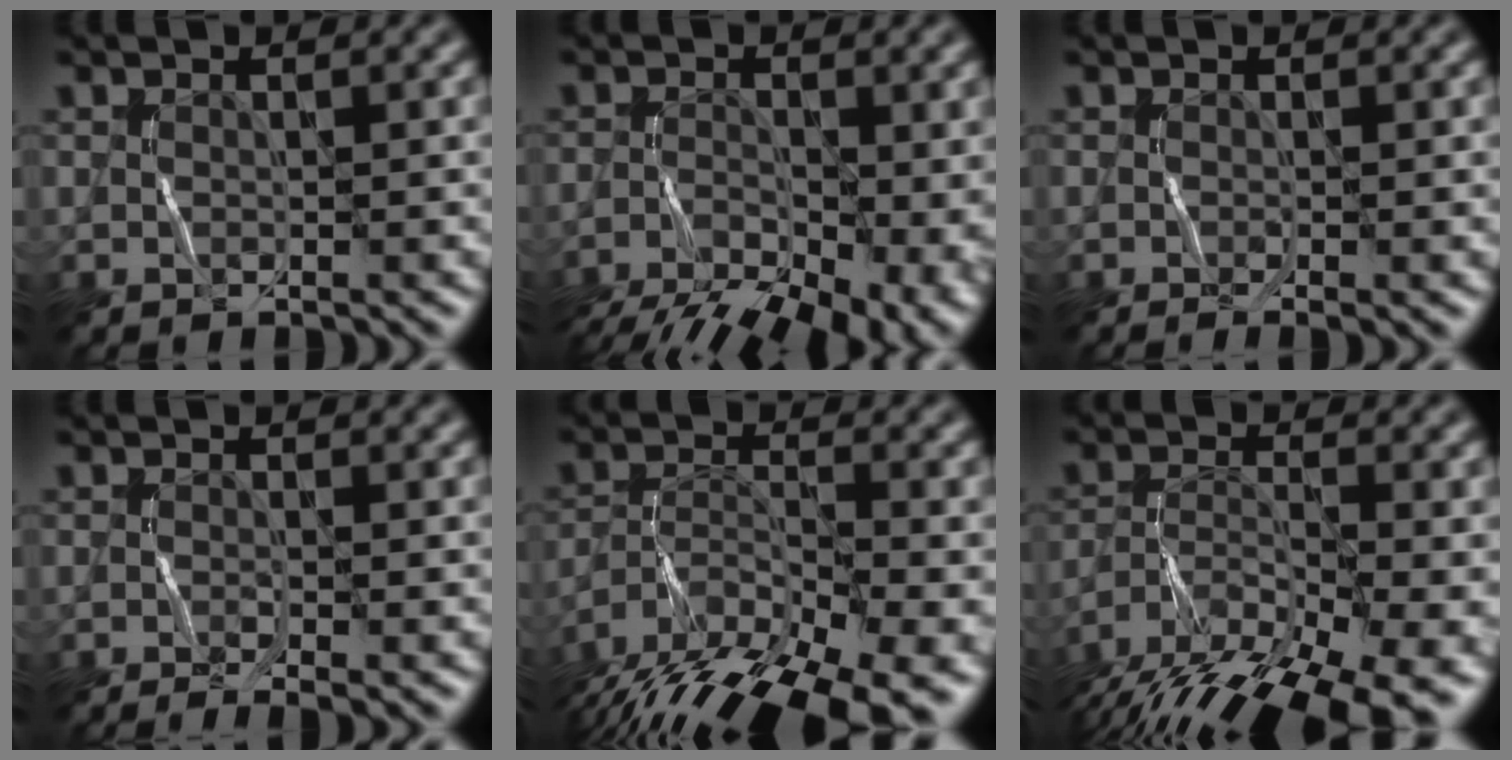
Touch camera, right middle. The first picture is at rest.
{"total": 13.7, "force": [-9.3, 5.8, 8.1], "torque": [-0.117, -0.040, -0.120]}
{"total": 0.9, "force": [-0.4, 0.0, 0.8], "torque": [-0.015, -0.005, -0.006]}
{"total": 1.8, "force": [-0.9, 0.2, 1.5], "torque": [-0.028, -0.004, -0.016]}
{"total": 15.5, "force": [-12.4, 4.9, 7.7], "torque": [-0.158, -0.043, -0.173]}
{"total": 14.4, "force": [-11.0, 4.9, 8.0], "torque": [-0.160, -0.044, -0.152]}